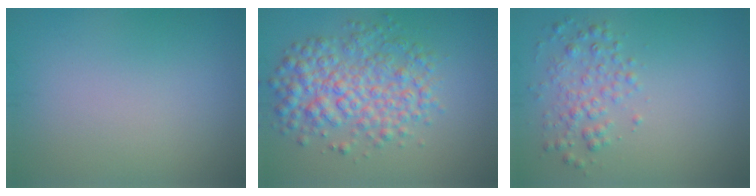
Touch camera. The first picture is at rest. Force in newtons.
{"total": 5.9, "press": 5.9, "slide": 0.0}
{"total": 2.4, "press": 2.4, "slide": 0.1}